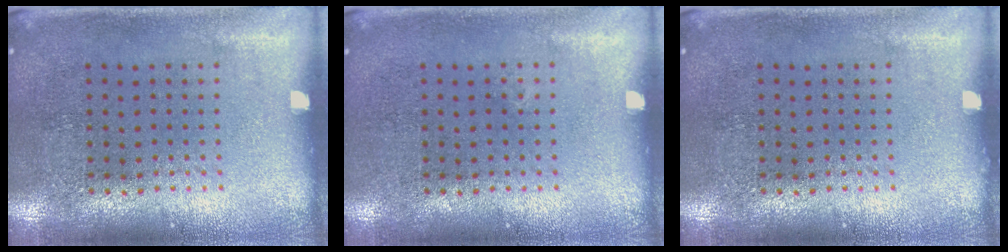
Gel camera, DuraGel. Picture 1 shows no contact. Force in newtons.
{"total": 0.0}
{"total": 0.0}